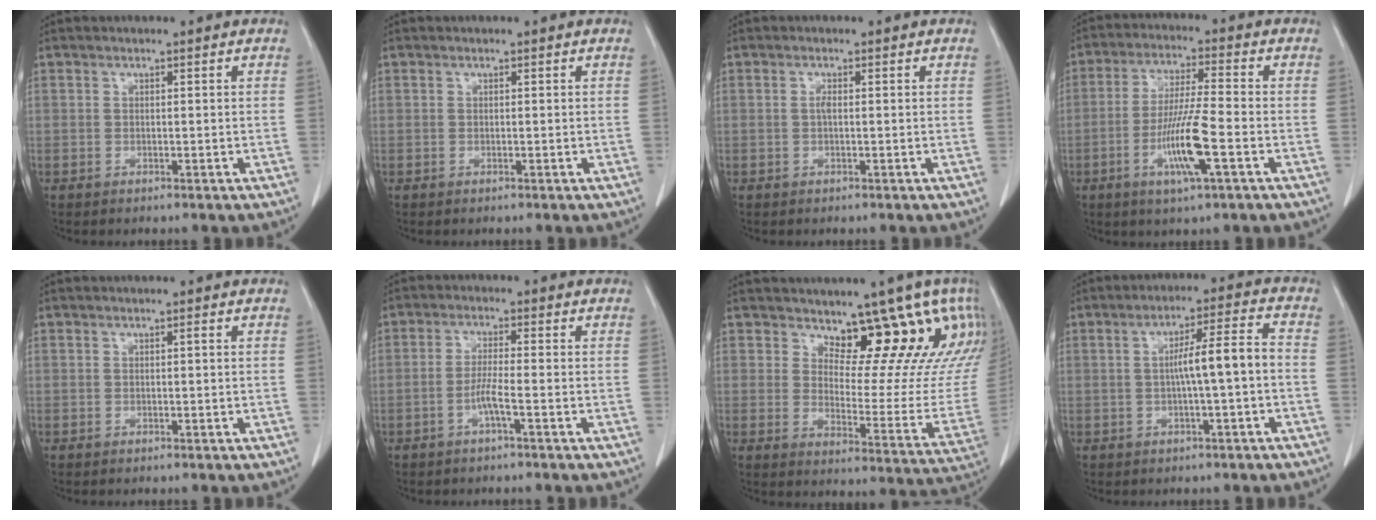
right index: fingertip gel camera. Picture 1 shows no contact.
{"total": 0.0}
{"total": 0.8, "force": [-0.1, 0.1, 0.8], "torque": [-0.018, 0.000, -0.002]}
{"total": 9.9, "force": [-3.4, 0.2, 9.3], "torque": [-0.180, -0.012, -0.067]}
{"total": 0.0}
{"total": 3.3, "force": [-1.6, -0.3, 2.9], "torque": [-0.058, 0.002, -0.034]}
{"total": 16.5, "force": [12.3, 5.6, 9.4], "torque": [-0.090, -0.029, 0.141]}
{"total": 6.7, "force": [-0.9, -0.1, 6.6], "torque": [-0.108, 0.019, -0.011]}